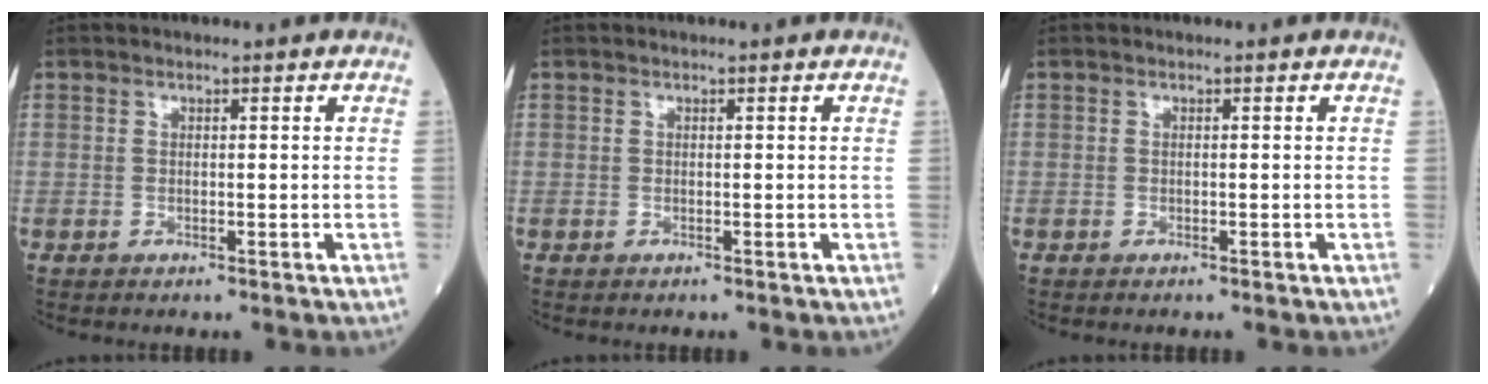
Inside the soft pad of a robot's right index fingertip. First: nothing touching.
{"total": 0.0}
{"total": 1.3, "force": [-1.2, 0.0, 0.7], "torque": [-0.008, 0.000, -0.015]}